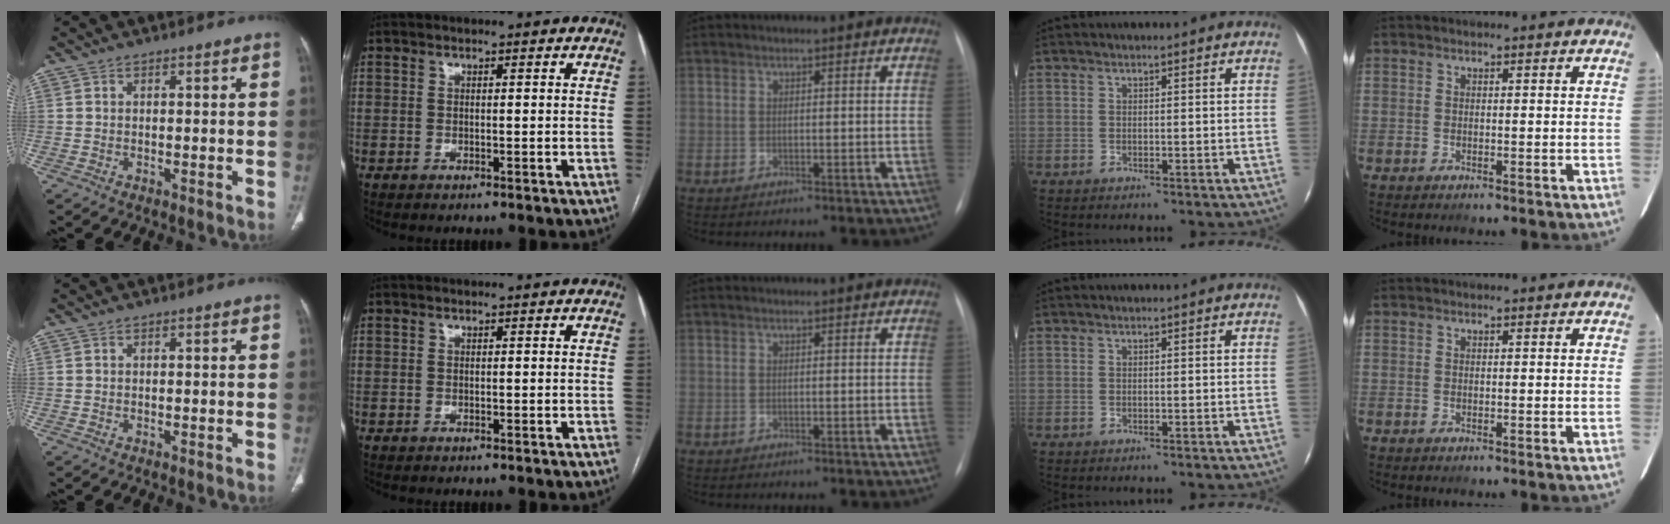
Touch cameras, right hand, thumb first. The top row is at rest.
{}